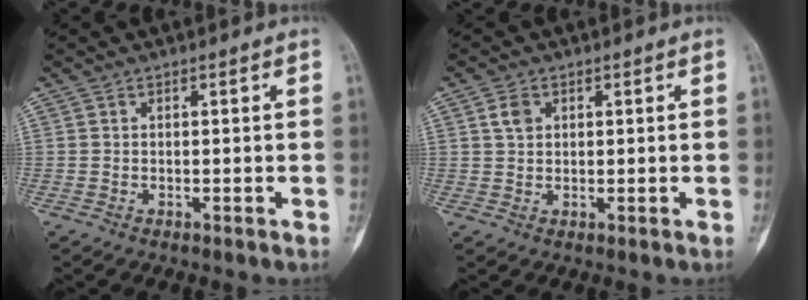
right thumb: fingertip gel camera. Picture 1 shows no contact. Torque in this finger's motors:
{"motor_torque": [-0.48, 0.42, 0.00, -0.05, 0.01]}